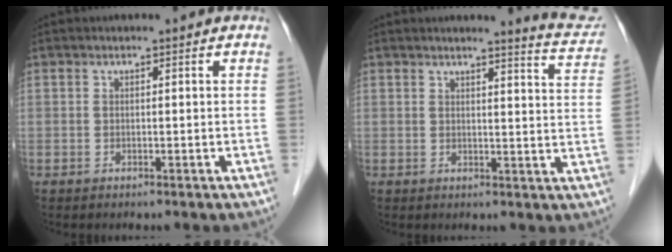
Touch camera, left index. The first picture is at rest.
{"total": 6.8, "force": [6.5, 0.0, 1.9], "torque": [-0.023, -0.032, 0.056]}